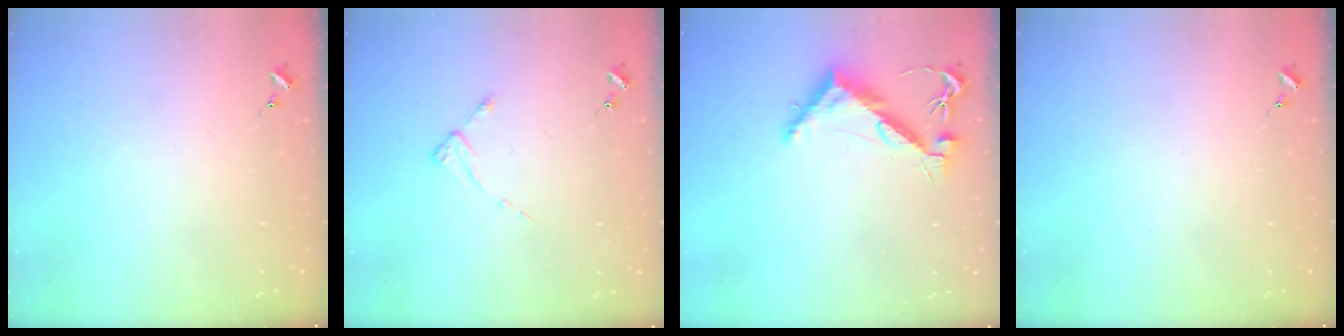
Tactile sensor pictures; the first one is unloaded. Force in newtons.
{"total": 2.3, "press": 2.3, "slide": 0.4}
{"total": 9.3, "press": 9.3, "slide": 0.8}
{"total": 0.0}